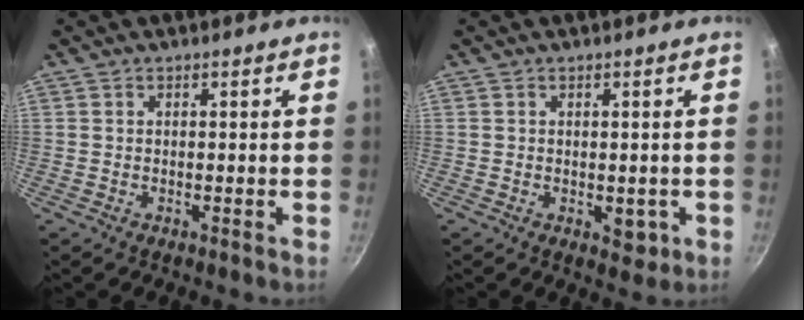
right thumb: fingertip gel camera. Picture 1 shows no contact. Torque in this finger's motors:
{"motor_torque": [0.78, 0.54, 0.56, -0.32, 0.06]}